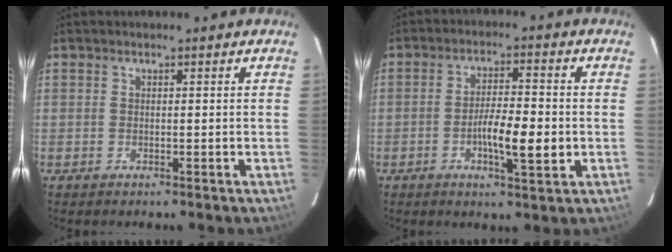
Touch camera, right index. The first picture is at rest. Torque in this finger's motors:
{"motor_torque": [1.24, -0.16, 0.63, 0.15]}